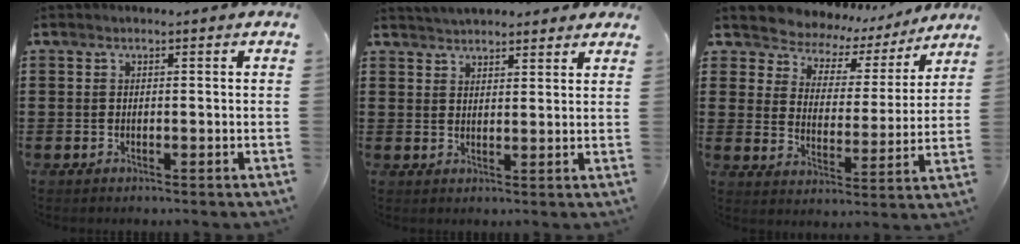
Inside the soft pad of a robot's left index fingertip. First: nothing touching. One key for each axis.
{"total": 3.4, "fx": 3.3, "fy": 0.7, "fz": 0.2, "tx": -0.013, "ty": -0.003, "tz": 0.063}
{"total": 5.4, "fx": 5.1, "fy": 1.9, "fz": 0.2, "tx": -0.041, "ty": -0.038, "tz": 0.085}